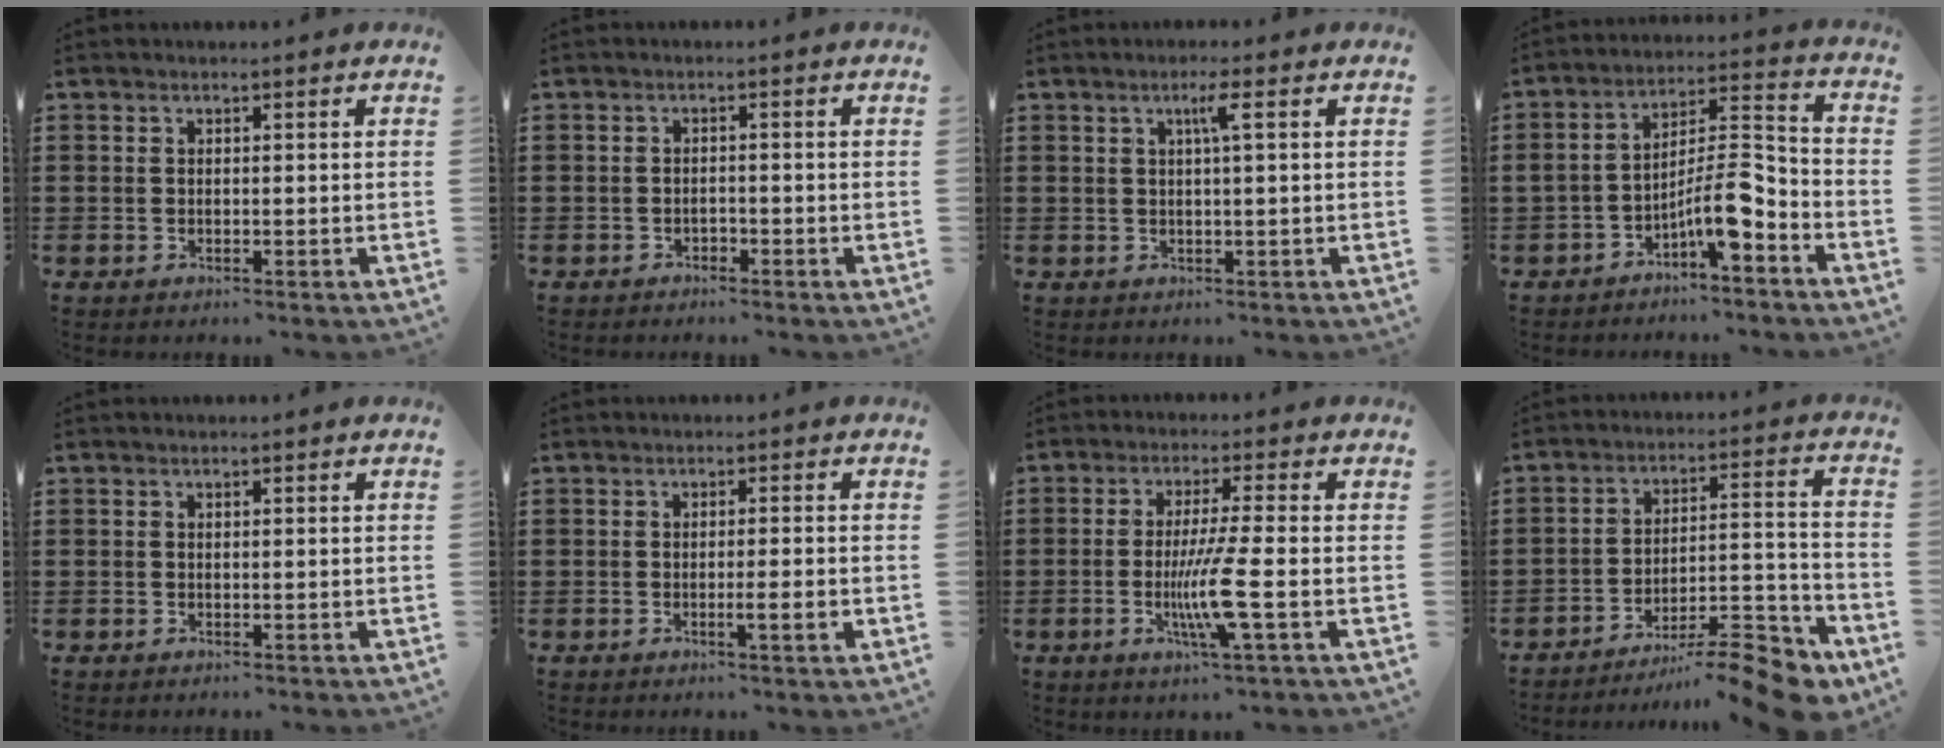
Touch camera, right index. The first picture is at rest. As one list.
[{"total": 1.2, "force": [-1.1, 0.4, 0.2], "torque": [-0.009, 0.000, -0.023]}, {"total": 2.6, "force": [0.7, -0.2, 2.5], "torque": [-0.050, 0.000, 0.008]}, {"total": 9.7, "force": [-5.5, 2.5, 7.6], "torque": [-0.137, 0.003, -0.104]}, {"total": 0.0}, {"total": 2.7, "force": [-0.9, 0.1, 2.5], "torque": [-0.041, -0.004, -0.016]}, {"total": 8.3, "force": [-2.0, 0.0, 8.1], "torque": [-0.155, -0.021, -0.039]}, {"total": 11.4, "force": [-9.7, 1.8, 5.8], "torque": [-0.063, 0.026, -0.186]}]